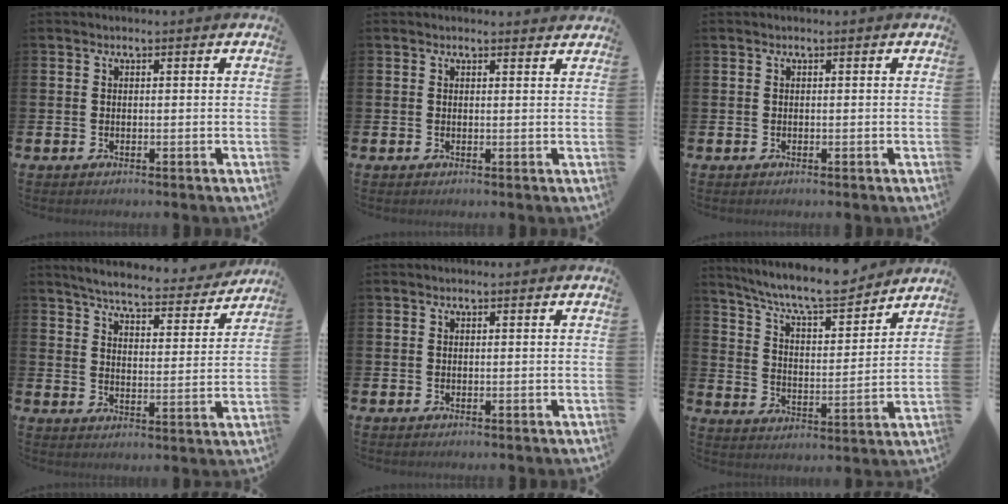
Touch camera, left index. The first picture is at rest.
{"total": 0.8, "force": [0.8, 0.2, 0.1], "torque": [0.005, 0.000, 0.013]}
{"total": 0.0}
{"total": 5.8, "force": [5.5, 0.7, 1.7], "torque": [-0.052, -0.036, 0.091]}
{"total": 0.0}
{"total": 9.2, "force": [8.5, 1.3, 3.1], "torque": [-0.092, -0.059, 0.149]}